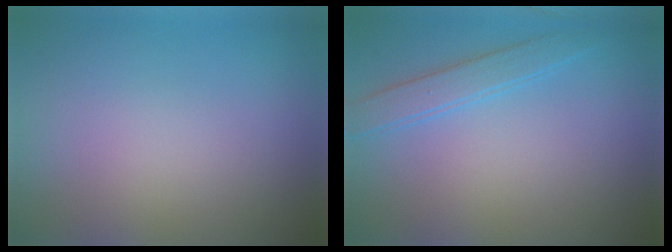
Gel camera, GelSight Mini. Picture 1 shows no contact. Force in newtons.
{"total": 2.2, "press": 2.2, "slide": 0.1}